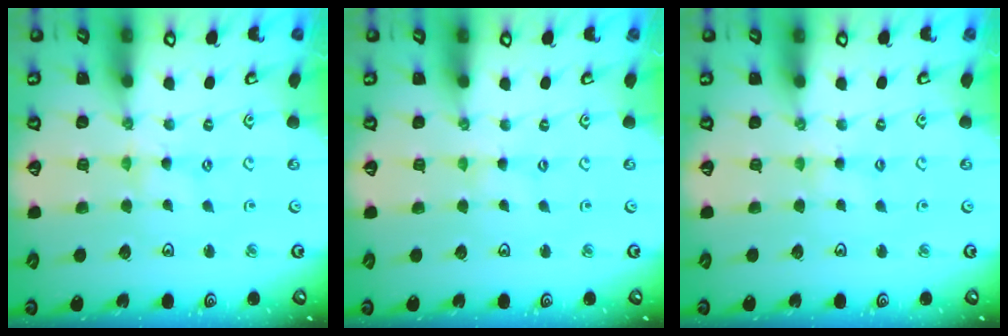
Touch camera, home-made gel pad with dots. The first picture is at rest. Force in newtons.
{"total": 0.0}
{"total": 2.3, "press": 2.3, "slide": 0.4}